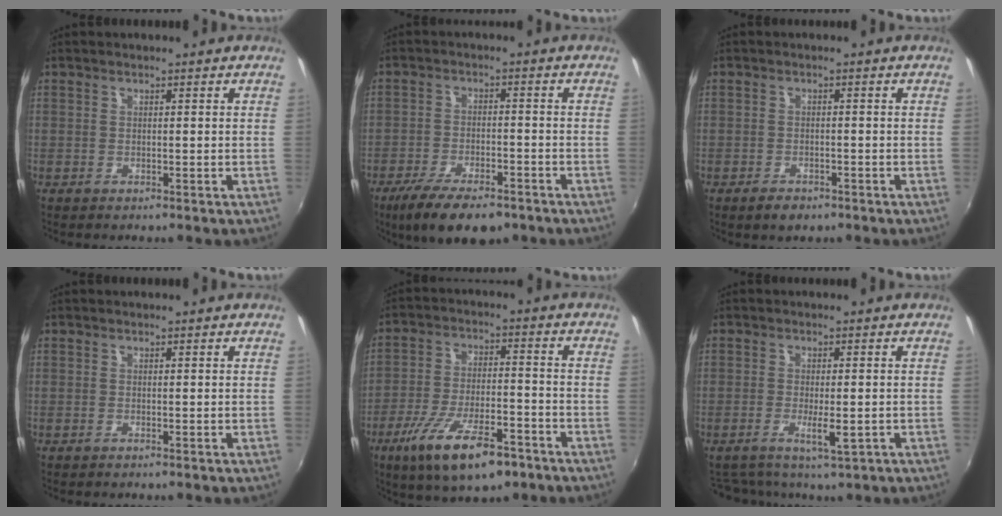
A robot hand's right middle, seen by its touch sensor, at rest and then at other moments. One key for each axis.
{"total": 12.4, "fx": -8.9, "fy": 4.5, "fz": 7.4, "tx": -0.164, "ty": -0.030, "tz": -0.148}
{"total": 3.1, "fx": -2.1, "fy": 1.7, "fz": 1.5, "tx": -0.036, "ty": -0.006, "tz": -0.035}
{"total": 0.0}
{"total": 15.7, "fx": -9.5, "fy": 5.0, "fz": 11.4, "tx": -0.224, "ty": -0.033, "tz": -0.159}
{"total": 4.5, "fx": -2.0, "fy": 1.8, "fz": 3.6, "tx": -0.076, "ty": -0.008, "tz": -0.030}